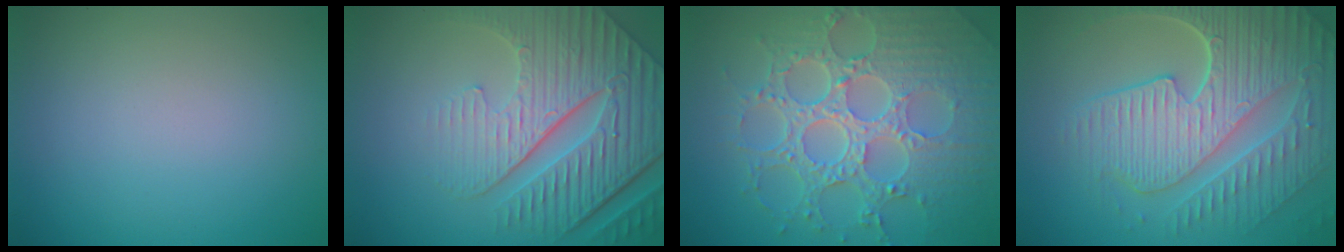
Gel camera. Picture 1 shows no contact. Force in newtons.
{"total": 8.2, "press": 6.3, "slide": 5.2}
{"total": 8.5, "press": 6.2, "slide": 5.9}
{"total": 10.0, "press": 6.6, "slide": 7.5}